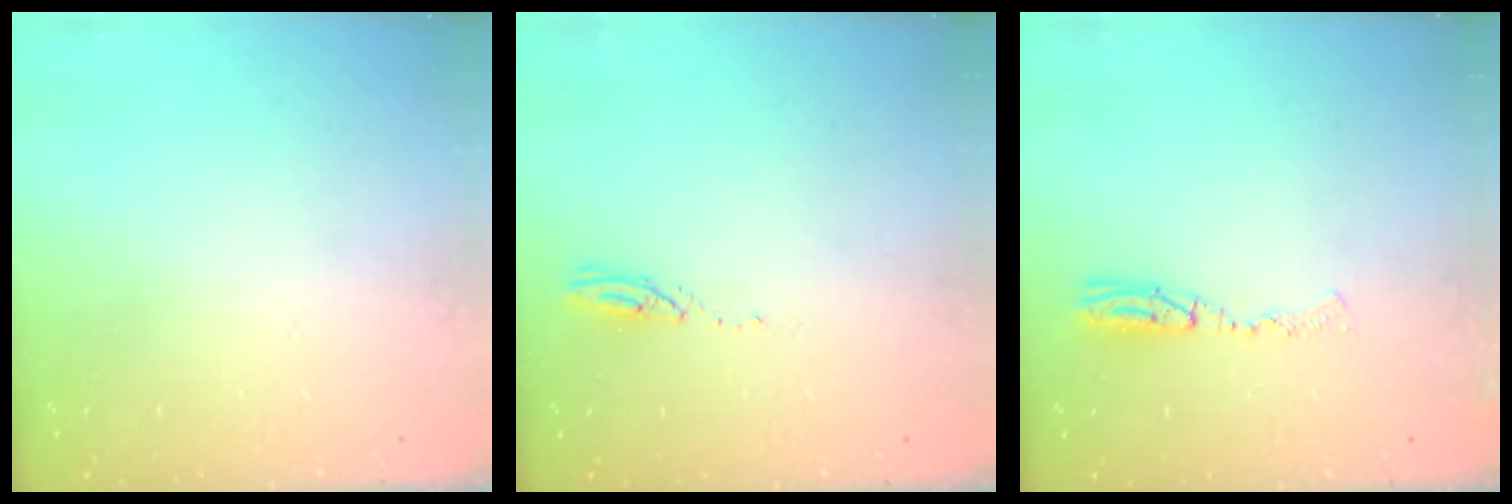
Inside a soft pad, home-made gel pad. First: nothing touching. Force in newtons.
{"total": 3.0, "press": 3.0, "slide": 0.1}
{"total": 5.6, "press": 5.3, "slide": 1.9}